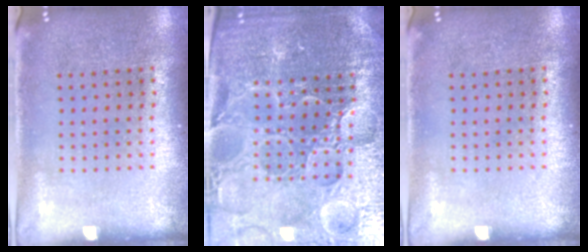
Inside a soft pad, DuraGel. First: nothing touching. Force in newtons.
{"total": 5.5, "press": 5.1, "slide": 2.1}
{"total": 0.0}